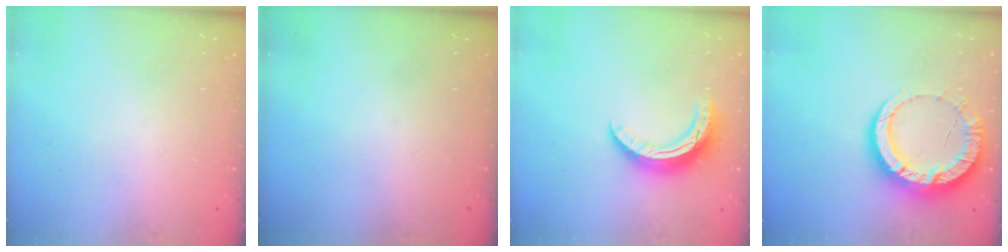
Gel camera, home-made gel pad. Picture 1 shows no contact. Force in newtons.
{"total": 0.0}
{"total": 10.5, "press": 10.5, "slide": 0.2}
{"total": 13.4, "press": 13.3, "slide": 1.1}